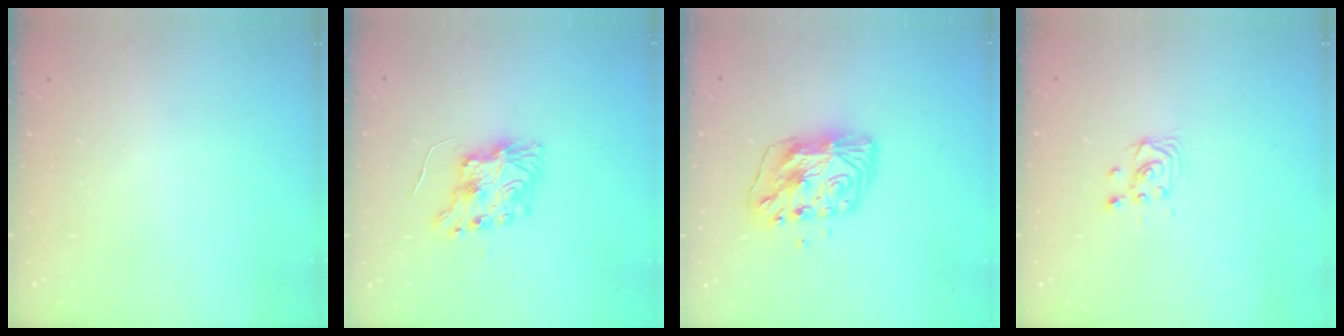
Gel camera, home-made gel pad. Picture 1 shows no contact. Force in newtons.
{"total": 9.8, "press": 9.8, "slide": 0.9}
{"total": 10.2, "press": 10.2, "slide": 0.9}
{"total": 3.3, "press": 3.2, "slide": 0.6}